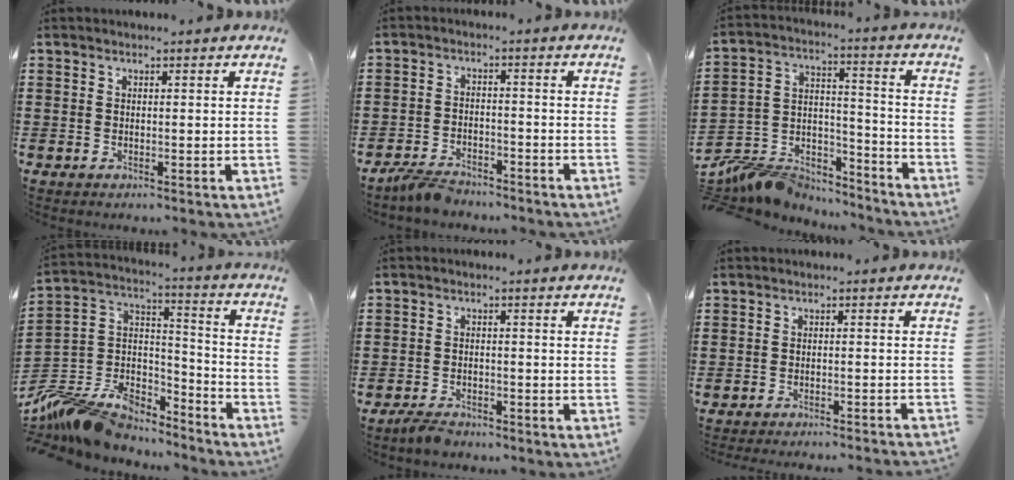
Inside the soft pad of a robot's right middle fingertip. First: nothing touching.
{"total": 3.9, "force": [-3.8, 1.0, 0.5], "torque": [-0.020, 0.006, -0.079]}
{"total": 8.2, "force": [-8.0, 1.9, 0.3], "torque": [-0.020, 0.000, -0.161]}
{"total": 10.6, "force": [-9.5, 4.0, 2.5], "torque": [-0.083, 0.001, -0.193]}
{"total": 2.6, "force": [-2.4, 0.9, 0.3], "torque": [-0.011, 0.006, -0.050]}
{"total": 2.1, "force": [-2.0, -0.4, 0.4], "torque": [-0.007, 0.003, -0.042]}